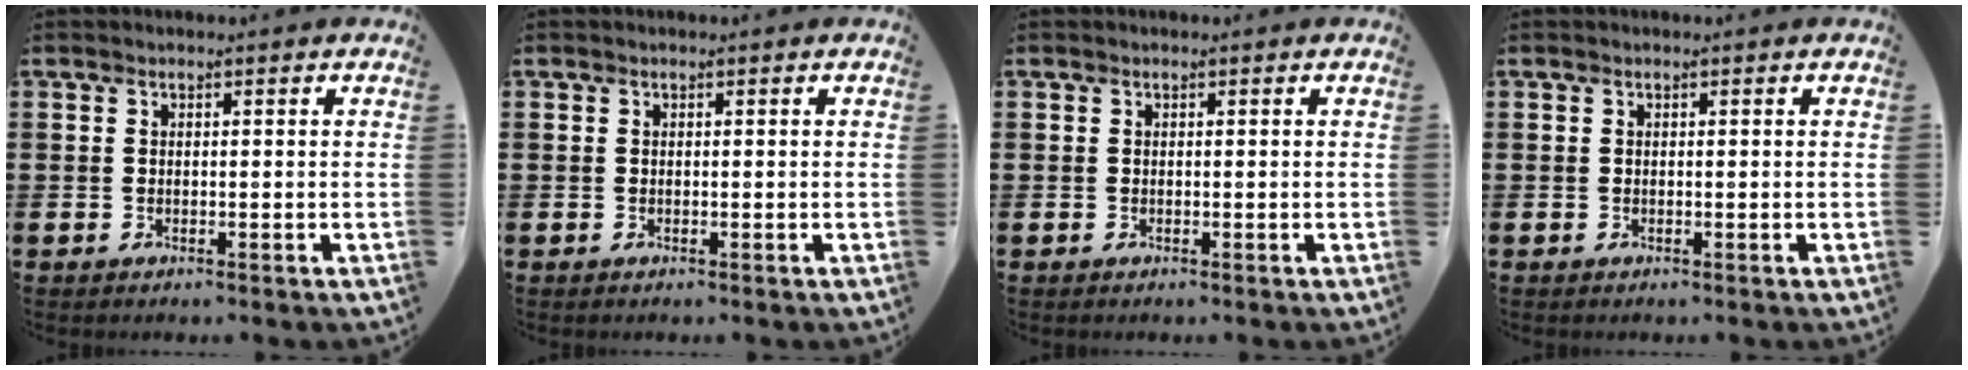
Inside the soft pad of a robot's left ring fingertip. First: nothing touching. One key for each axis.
{"total": 0.0}
{"total": 0.0}
{"total": 0.0}